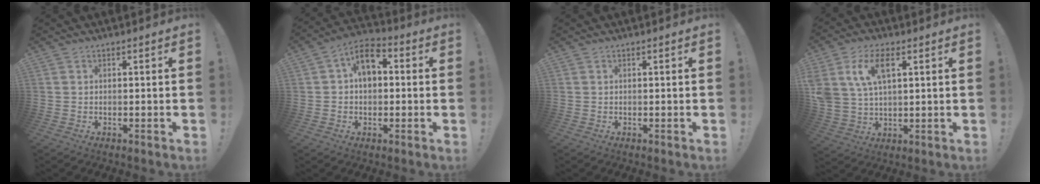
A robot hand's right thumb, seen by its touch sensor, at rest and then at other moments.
{"total": 9.1, "force": [1.7, 6.4, 6.2], "torque": [-0.085, 0.008, 0.032]}
{"total": 0.0}
{"total": 11.4, "force": [5.0, 6.3, 8.0], "torque": [-0.162, -0.003, 0.093]}